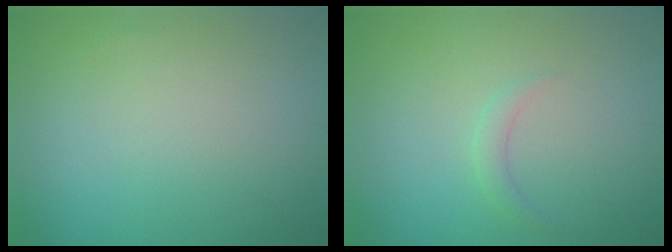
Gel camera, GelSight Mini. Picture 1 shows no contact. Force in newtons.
{"total": 1.1, "press": 1.1, "slide": 0.0}